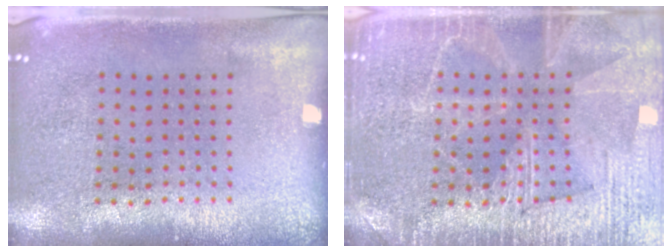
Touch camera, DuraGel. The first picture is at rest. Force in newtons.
{"total": 3.6, "press": 3.5, "slide": 0.6}